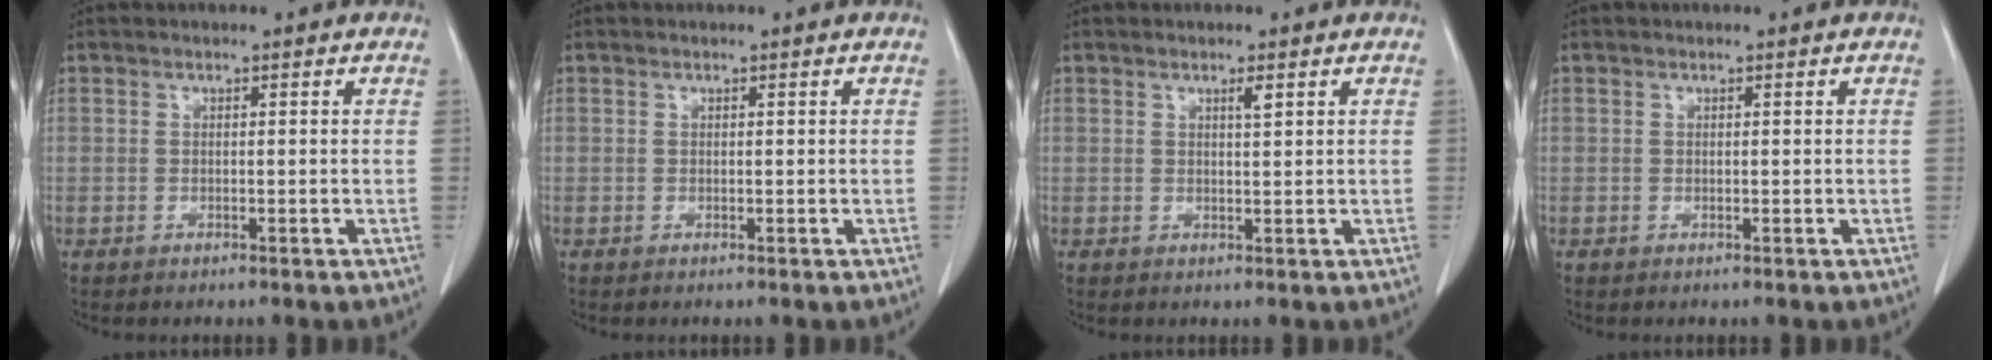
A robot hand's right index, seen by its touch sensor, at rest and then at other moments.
{"total": 0.0}
{"total": 1.3, "force": [0.7, 0.0, 1.1], "torque": [-0.018, -0.003, 0.011]}
{"total": 0.0}